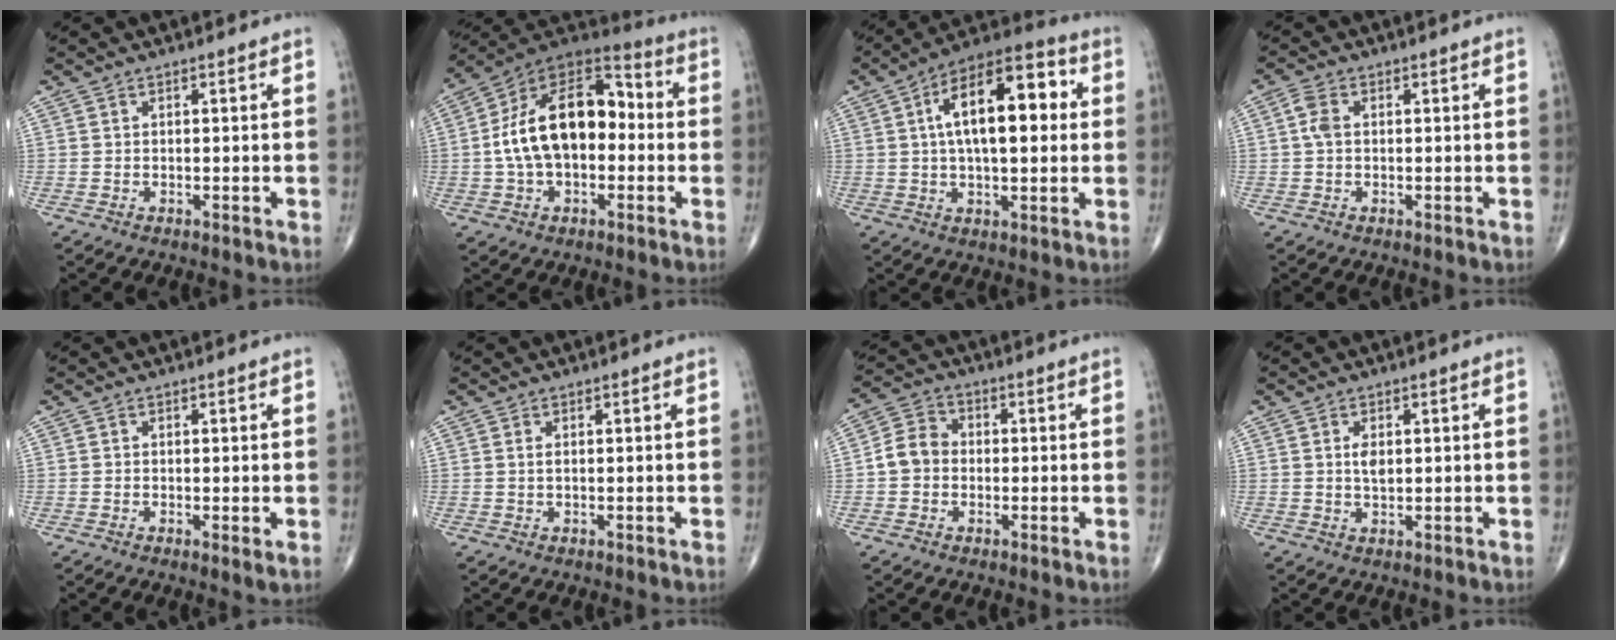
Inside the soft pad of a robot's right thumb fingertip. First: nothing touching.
{"total": 19.7, "force": [-0.4, 11.9, 15.7], "torque": [-0.247, 0.047, -0.015]}
{"total": 17.8, "force": [3.1, 8.1, 15.6], "torque": [-0.232, 0.026, 0.041]}
{"total": 2.9, "force": [0.3, 1.7, 2.4], "torque": [-0.059, 0.008, 0.003]}
{"total": 1.3, "force": [-0.1, 0.2, 1.2], "torque": [-0.025, -0.007, -0.004]}
{"total": 0.9, "force": [0.2, 0.3, 0.8], "torque": [-0.019, 0.002, 0.006]}
{"total": 5.9, "force": [-0.6, 5.0, 3.1], "torque": [-0.045, 0.023, -0.022]}
{"total": 2.6, "force": [0.5, 1.3, 2.2], "torque": [-0.037, -0.005, 0.011]}